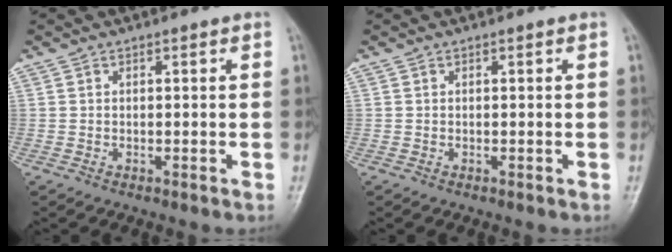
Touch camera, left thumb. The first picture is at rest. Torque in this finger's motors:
{"motor_torque": [-0.01, 0.01, 0.00, 0.01, 0.00]}